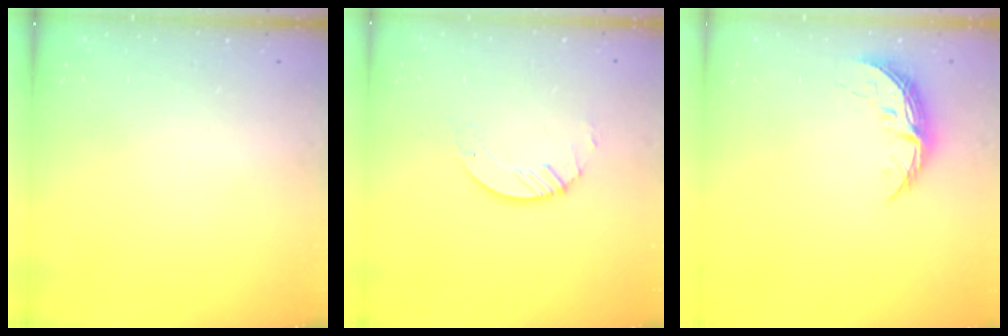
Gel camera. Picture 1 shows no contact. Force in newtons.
{"total": 3.8, "press": 3.8, "slide": 0.3}
{"total": 5.9, "press": 5.9, "slide": 0.5}